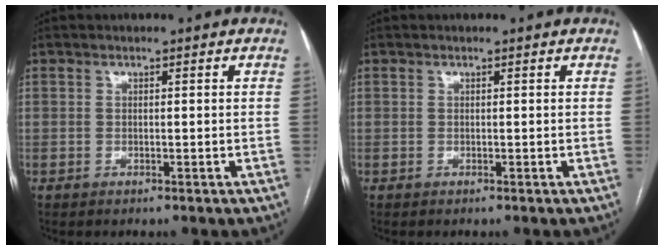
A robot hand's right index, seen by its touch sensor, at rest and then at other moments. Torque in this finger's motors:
{"motor_torque": [0.00, 0.00, 0.00, 0.00]}